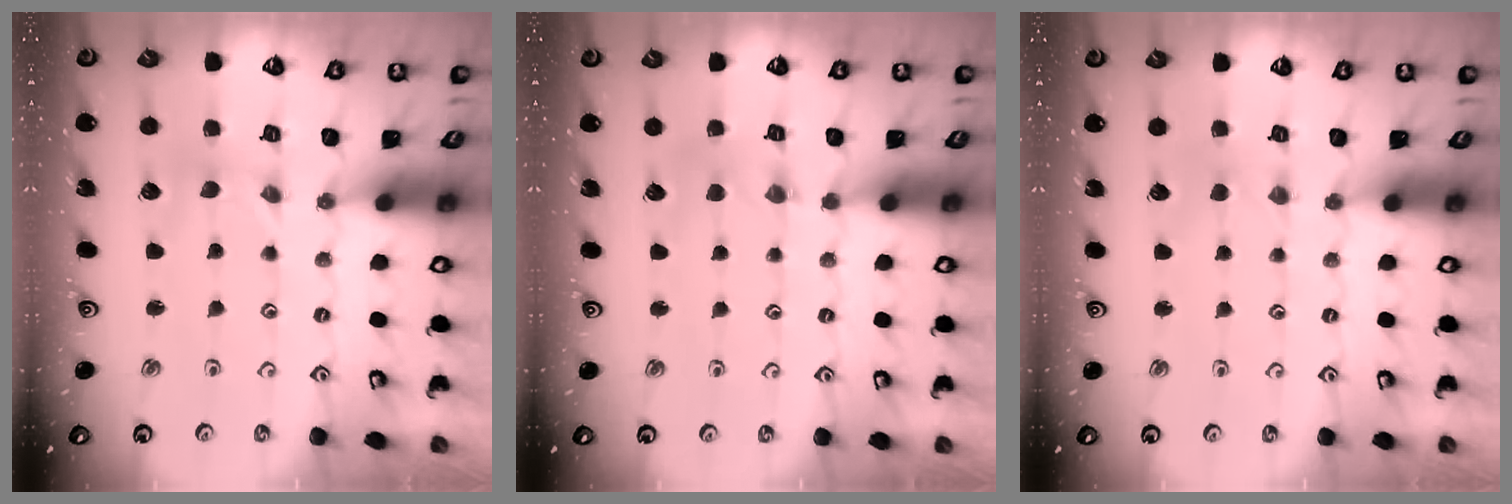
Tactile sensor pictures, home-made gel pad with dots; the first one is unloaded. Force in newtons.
{"total": 2.3, "press": 2.3, "slide": 0.3}
{"total": 0.0}